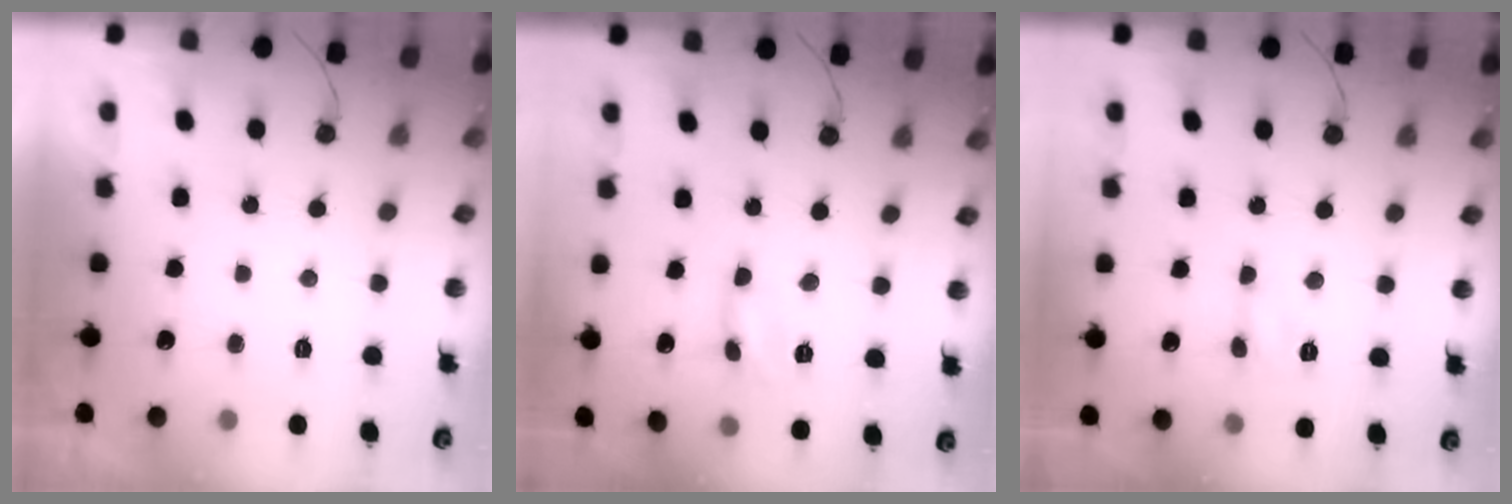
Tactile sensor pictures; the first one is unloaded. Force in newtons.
{"total": 1.6, "press": 1.6, "slide": 0.1}
{"total": 3.1, "press": 3.0, "slide": 0.4}